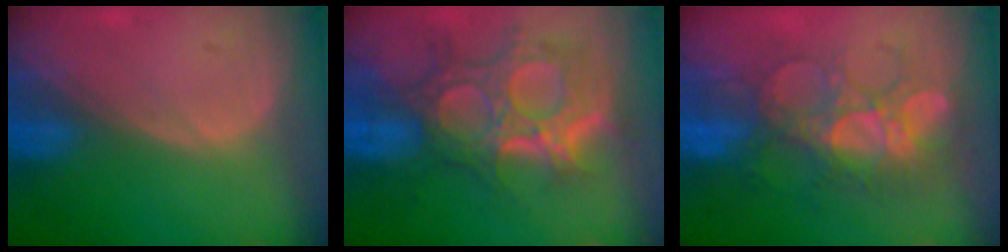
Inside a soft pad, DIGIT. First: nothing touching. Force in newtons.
{"total": 12.0, "press": 10.7, "slide": 5.3}
{"total": 9.0, "press": 8.6, "slide": 2.5}